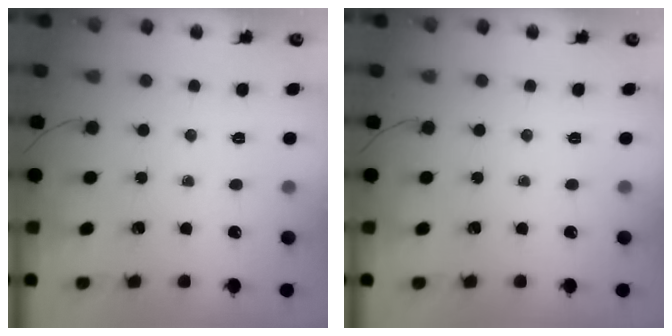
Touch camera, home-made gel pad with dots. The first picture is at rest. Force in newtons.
{"total": 0.0}